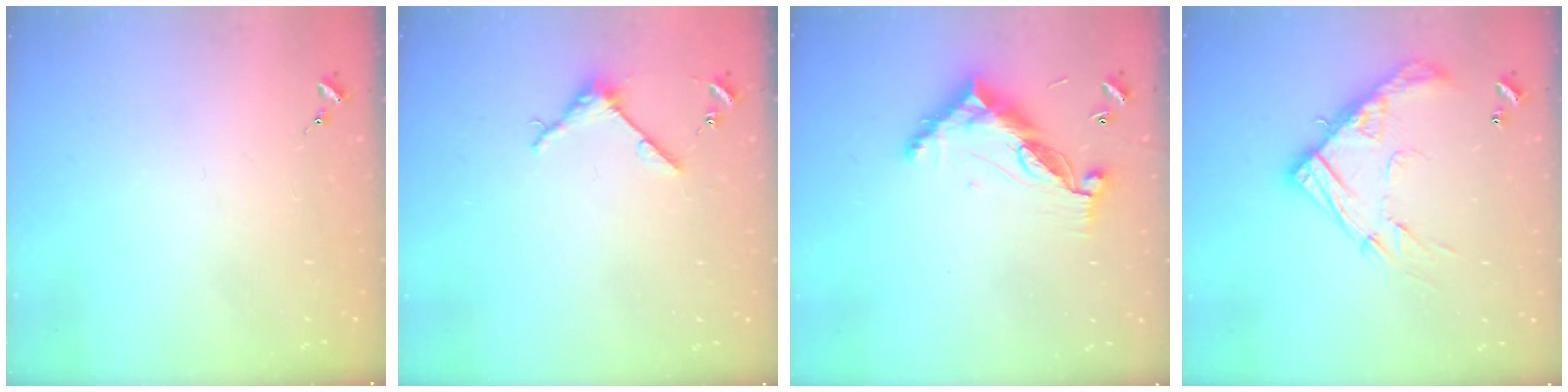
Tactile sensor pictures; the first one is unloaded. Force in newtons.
{"total": 4.0, "press": 4.0, "slide": 0.4}
{"total": 11.5, "press": 11.4, "slide": 1.0}
{"total": 17.3, "press": 17.3, "slide": 1.4}